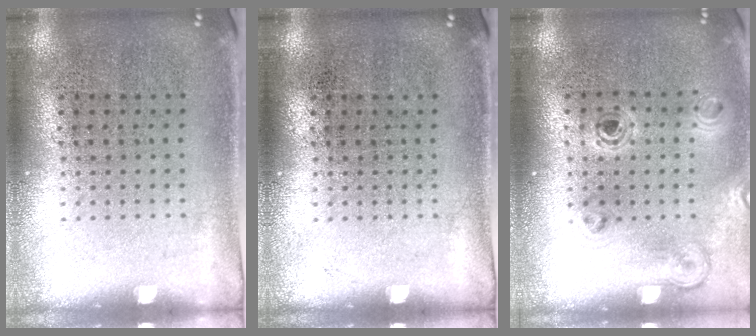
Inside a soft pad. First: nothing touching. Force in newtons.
{"total": 0.0}
{"total": 1.0, "press": 1.0, "slide": 0.1}